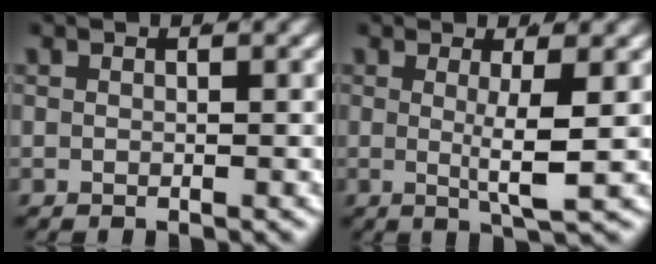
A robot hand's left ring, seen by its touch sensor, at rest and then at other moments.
{"total": 3.8, "force": [0.2, 0.0, 3.8], "torque": [-0.061, -0.014, 0.008]}